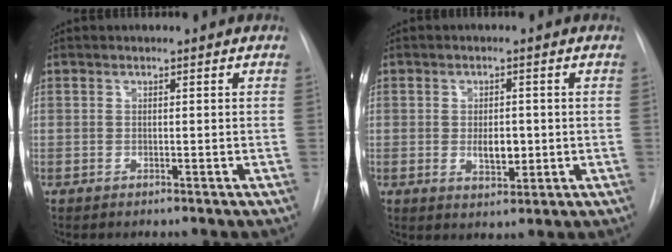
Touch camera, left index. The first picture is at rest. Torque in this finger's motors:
{"motor_torque": [1.00, -0.07, 0.37, 0.11]}